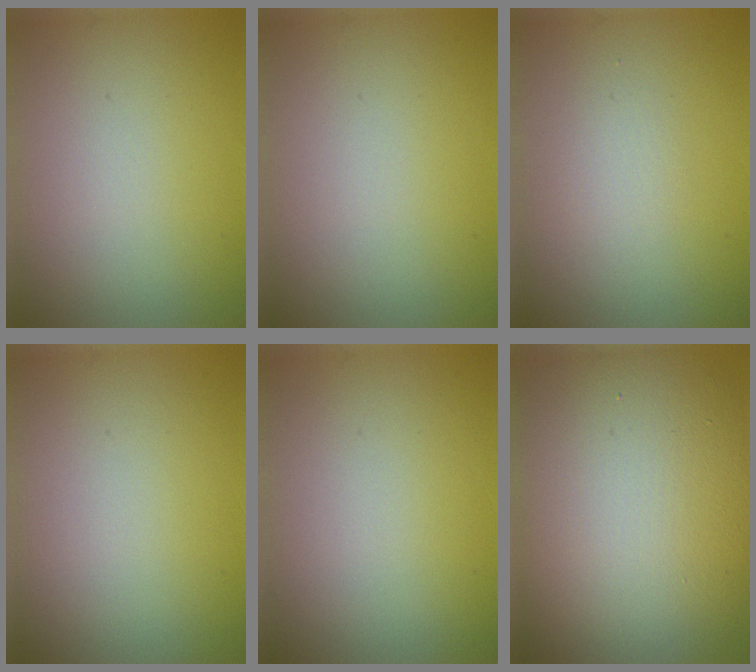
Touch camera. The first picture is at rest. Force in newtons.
{"total": 0.0}
{"total": 1.2, "press": 1.2, "slide": 0.0}
{"total": 0.0}
{"total": 0.0}
{"total": 16.1, "press": 16.1, "slide": 0.6}